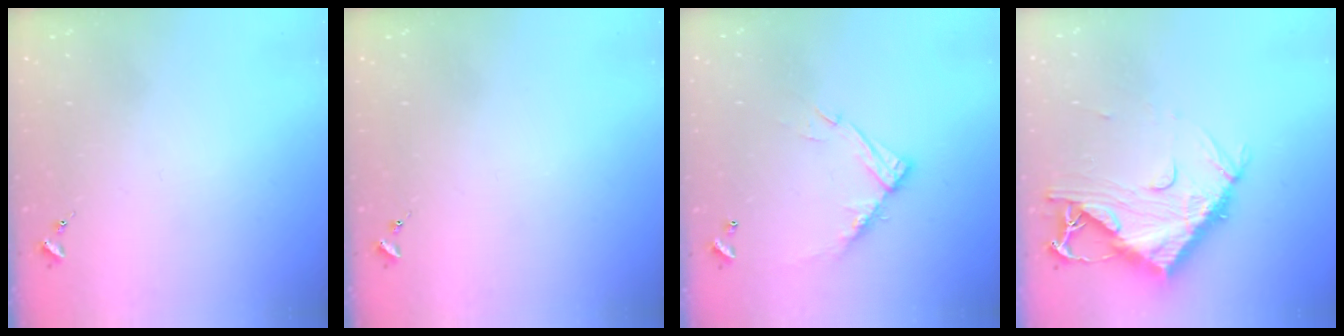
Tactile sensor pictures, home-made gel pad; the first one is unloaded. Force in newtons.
{"total": 0.0}
{"total": 12.8, "press": 12.8, "slide": 1.0}
{"total": 13.2, "press": 13.1, "slide": 1.4}